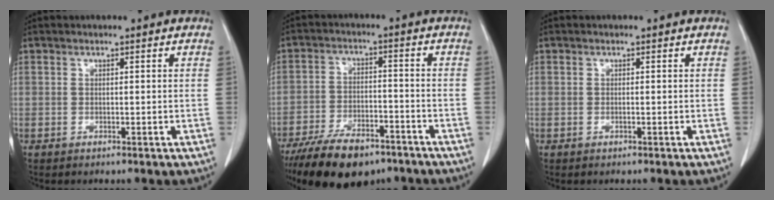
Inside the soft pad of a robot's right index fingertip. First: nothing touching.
{"total": 13.6, "force": [-10.3, 5.2, 7.3], "torque": [-0.120, -0.011, -0.167]}
{"total": 0.0}